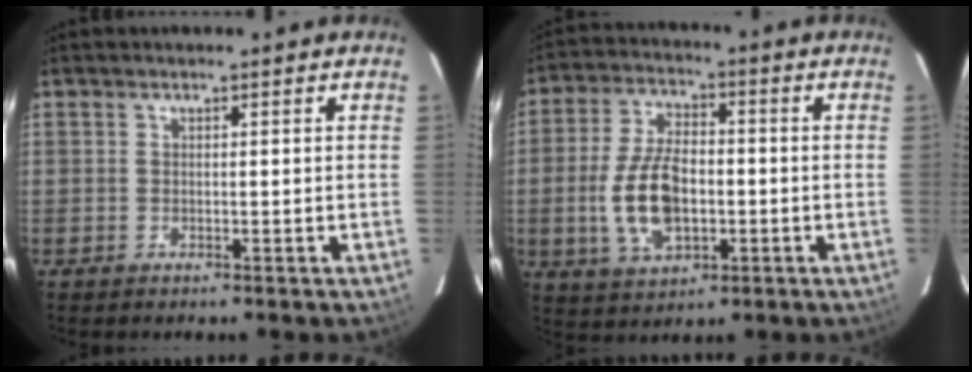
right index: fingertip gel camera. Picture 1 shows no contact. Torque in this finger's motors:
{"motor_torque": [1.59, -0.28, 0.85, 0.14]}